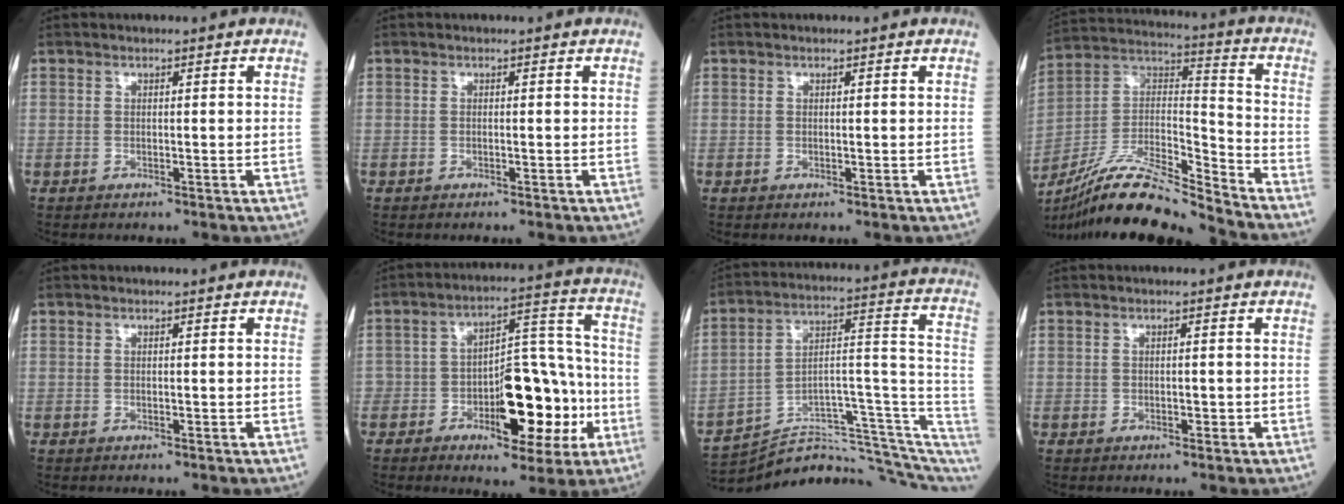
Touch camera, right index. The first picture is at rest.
{"total": 0.7, "force": [-0.6, 0.0, 0.4], "torque": [-0.006, 0.001, -0.006]}
{"total": 0.0}
{"total": 16.8, "force": [-15.3, 0.2, 6.9], "torque": [-0.130, 0.033, -0.278]}
{"total": 0.0}
{"total": 14.6, "force": [-4.6, 6.2, 12.4], "torque": [-0.185, 0.026, -0.062]}
{"total": 21.6, "force": [-19.3, 2.3, 9.5], "torque": [-0.092, 0.059, -0.281]}
{"total": 0.8, "force": [-0.1, 0.4, 0.7], "torque": [-0.012, 0.001, 0.001]}